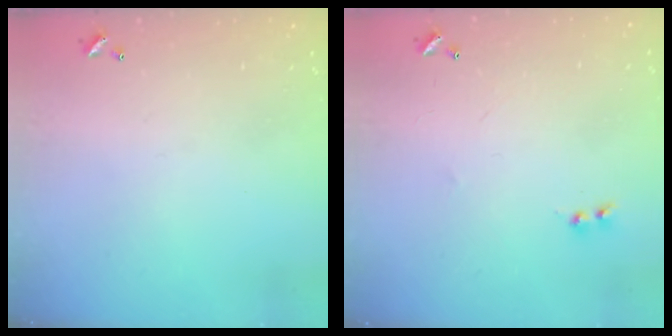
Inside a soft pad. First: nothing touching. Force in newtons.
{"total": 2.0, "press": 2.0, "slide": 0.5}